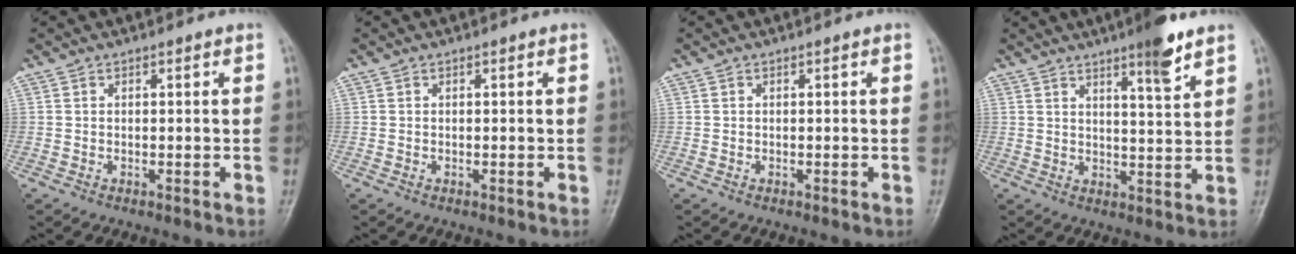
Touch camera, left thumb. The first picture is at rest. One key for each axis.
{"total": 0.0}
{"total": 0.0}
{"total": 7.5, "fx": 5.0, "fy": 0.8, "fz": 5.4, "tx": -0.075, "ty": -0.032, "tz": 0.073}